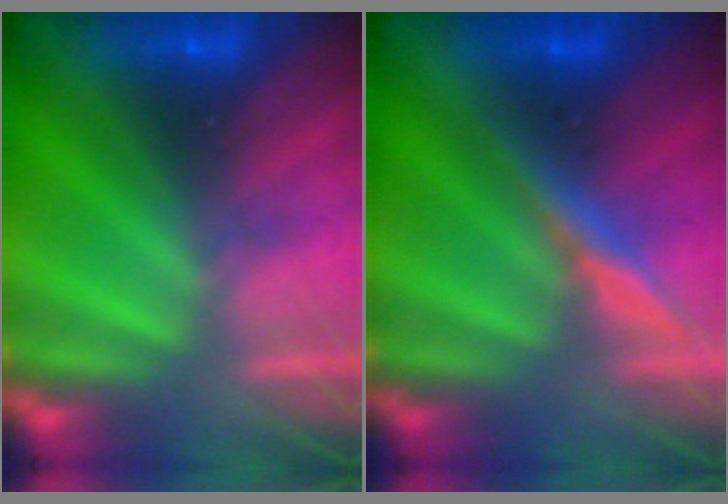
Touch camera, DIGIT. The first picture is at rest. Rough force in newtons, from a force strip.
{"total": 4.4}